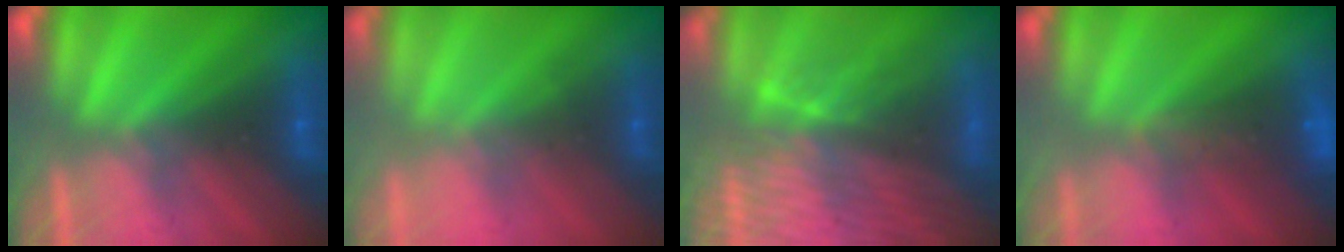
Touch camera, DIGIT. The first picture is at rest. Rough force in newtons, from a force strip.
{"total": 2.3}
{"total": 8.0}
{"total": 8.2}